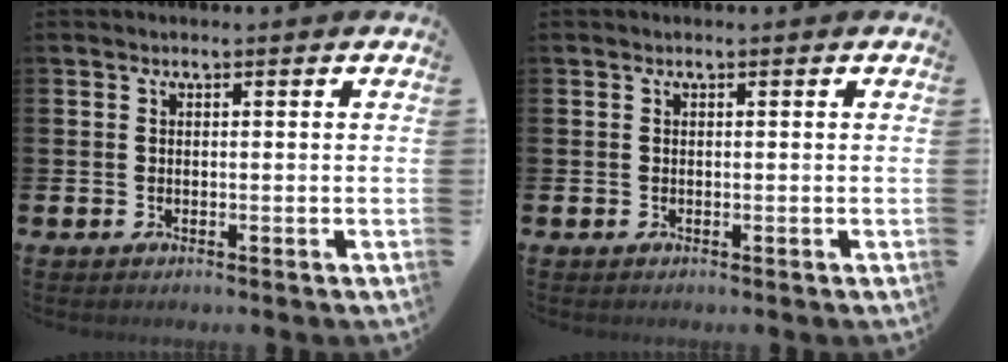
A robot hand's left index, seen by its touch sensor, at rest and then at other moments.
{"total": 0.0}